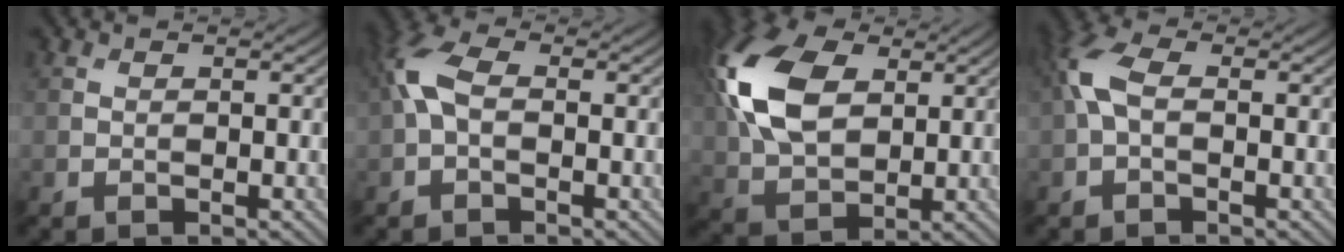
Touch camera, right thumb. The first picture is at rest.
{"total": 5.0, "force": [0.1, 2.9, 4.1], "torque": [-0.109, 0.016, -0.009]}
{"total": 13.8, "force": [3.7, 8.5, 10.2], "torque": [-0.265, 0.026, 0.065]}
{"total": 4.7, "force": [0.2, 2.5, 3.9], "torque": [-0.106, 0.015, -0.007]}